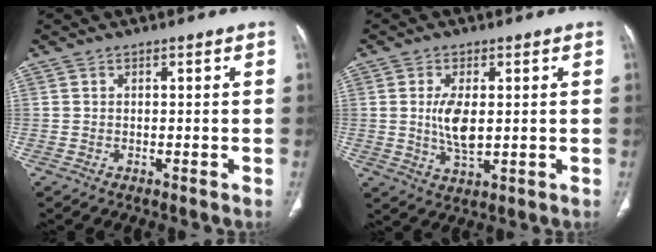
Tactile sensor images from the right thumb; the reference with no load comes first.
{"total": 6.6, "force": [0.5, 3.0, 5.9], "torque": [-0.111, -0.011, 0.014]}